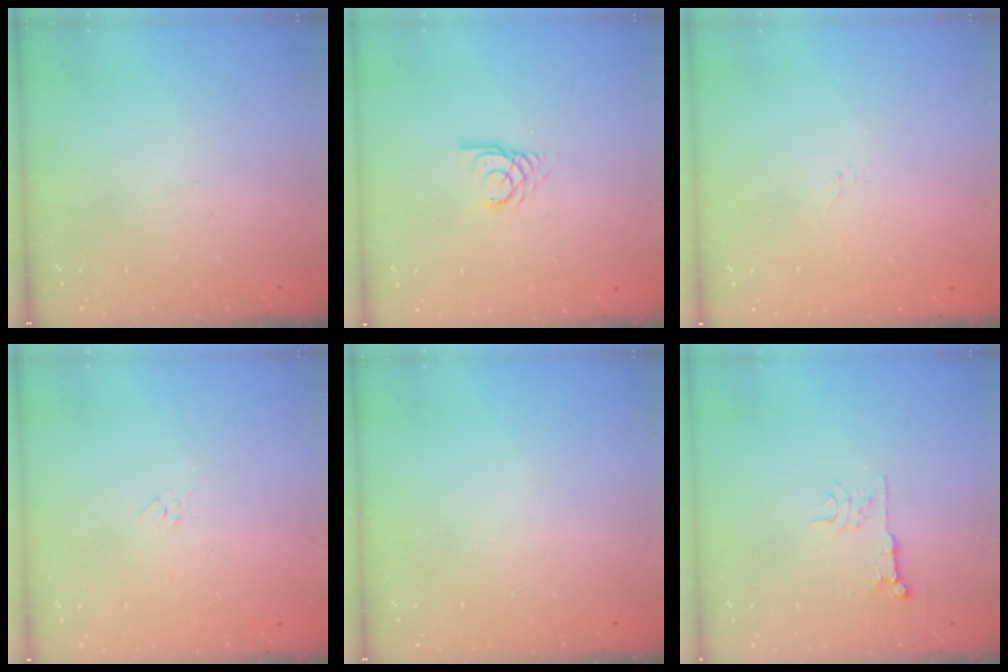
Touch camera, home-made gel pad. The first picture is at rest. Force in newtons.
{"total": 2.9, "press": 2.9, "slide": 0.2}
{"total": 1.5, "press": 1.4, "slide": 0.3}
{"total": 2.9, "press": 2.9, "slide": 0.6}
{"total": 0.0}
{"total": 5.4, "press": 5.4, "slide": 0.7}